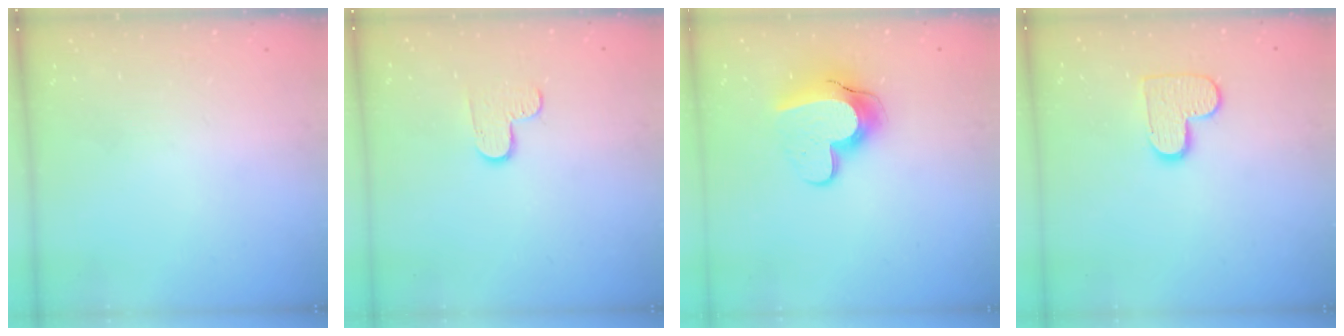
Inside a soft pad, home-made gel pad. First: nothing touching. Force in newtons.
{"total": 6.1, "press": 6.1, "slide": 0.6}
{"total": 13.1, "press": 13.0, "slide": 1.2}
{"total": 10.0, "press": 10.0, "slide": 0.6}